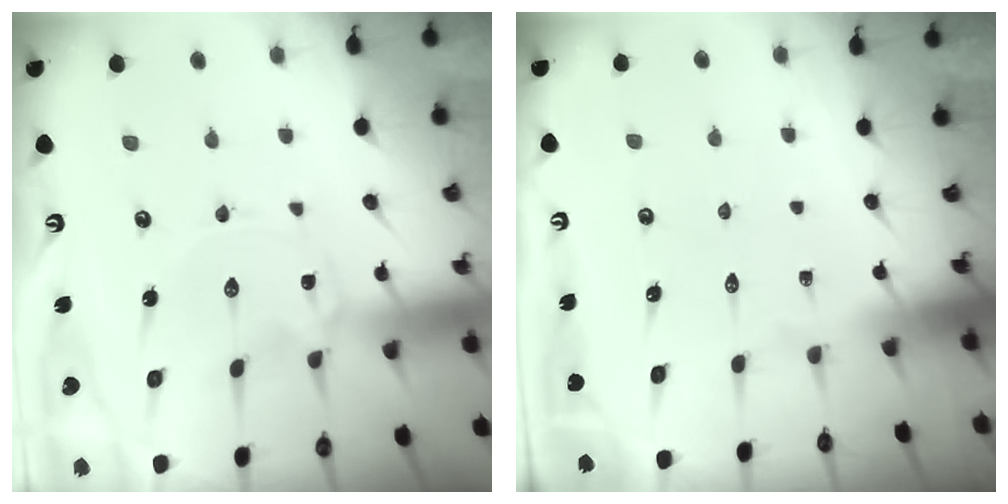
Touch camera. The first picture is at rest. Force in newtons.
{"total": 0.0}